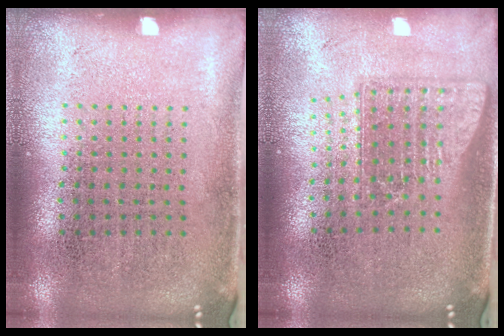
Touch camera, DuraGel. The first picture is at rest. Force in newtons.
{"total": 1.6, "press": 1.2, "slide": 1.0}